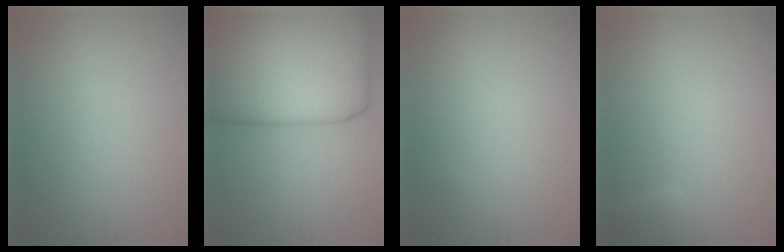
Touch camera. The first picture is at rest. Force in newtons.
{"total": 14.6, "press": 14.6, "slide": 0.3}
{"total": 0.0}
{"total": 1.1, "press": 1.1, "slide": 0.1}